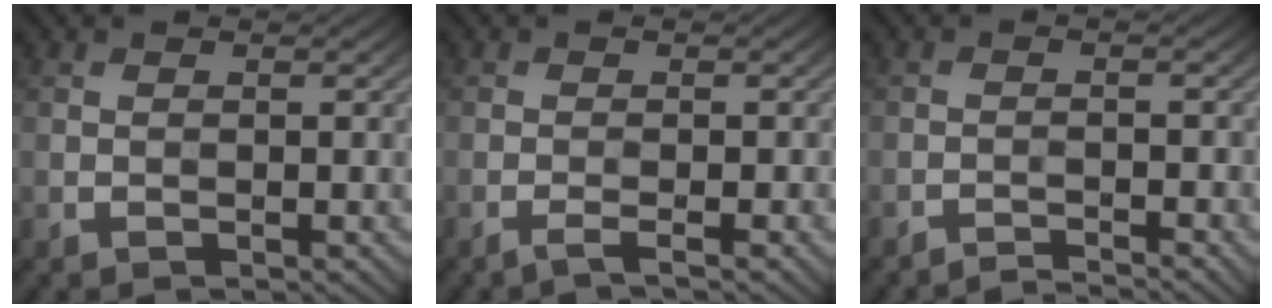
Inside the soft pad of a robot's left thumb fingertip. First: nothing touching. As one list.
[{"total": 1.8, "force": [-1.1, 0.1, 1.4], "torque": [-0.020, 0.006, -0.026]}, {"total": 2.2, "force": [-2.1, 0.1, 0.6], "torque": [-0.002, 0.003, -0.042]}]